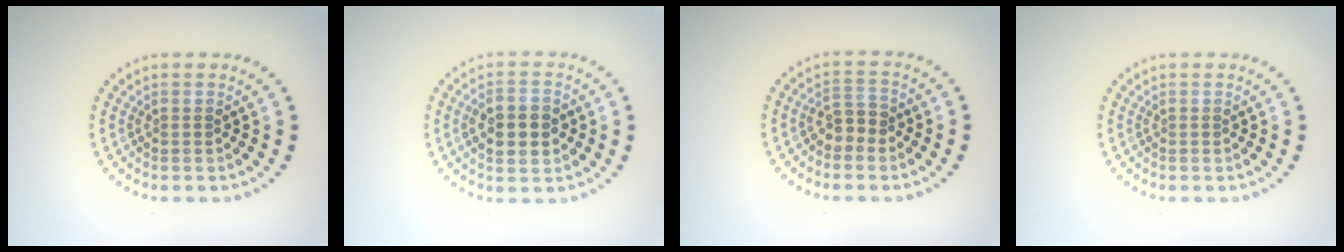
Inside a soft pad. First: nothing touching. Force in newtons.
{"total": 4.7, "press": 4.7, "slide": 0.2}
{"total": 2.0, "press": 1.8, "slide": 0.7}
{"total": 0.0}